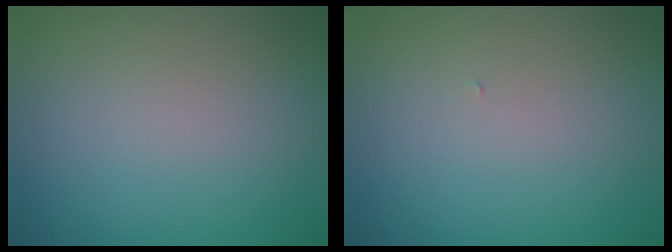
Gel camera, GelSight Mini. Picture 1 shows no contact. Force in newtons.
{"total": 0.0}